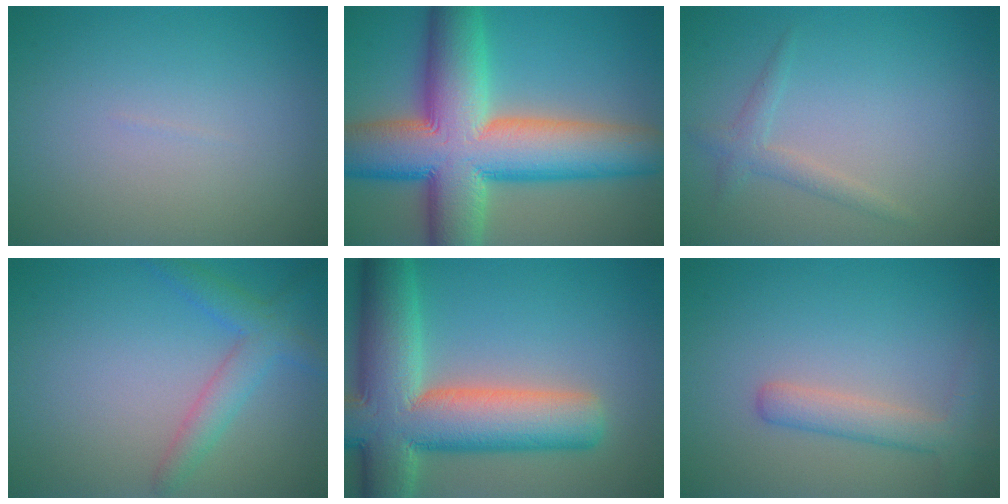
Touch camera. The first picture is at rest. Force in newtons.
{"total": 15.4, "press": 15.4, "slide": 0.7}
{"total": 1.6, "press": 1.6, "slide": 0.1}
{"total": 2.2, "press": 2.2, "slide": 0.2}
{"total": 12.9, "press": 12.8, "slide": 0.8}
{"total": 2.8, "press": 2.8, "slide": 0.1}